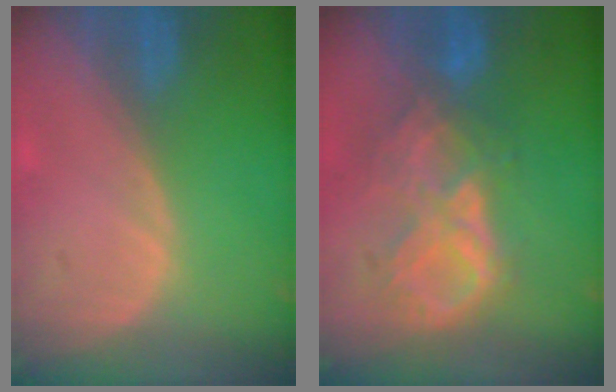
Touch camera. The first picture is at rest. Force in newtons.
{"total": 9.2, "press": 7.9, "slide": 4.7}